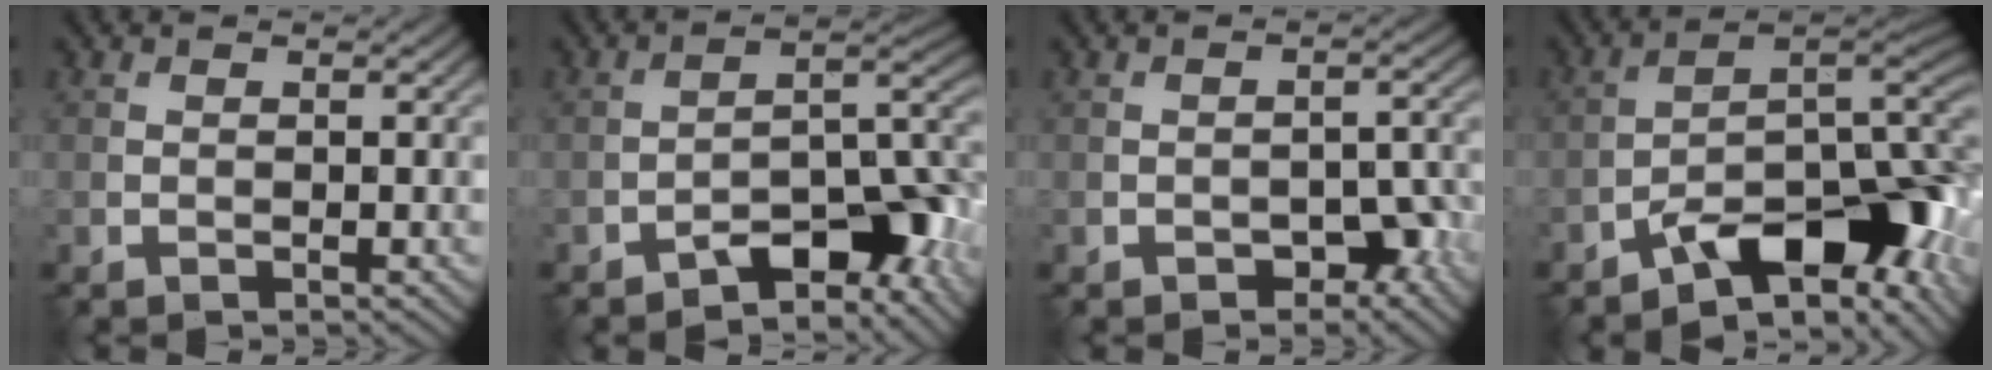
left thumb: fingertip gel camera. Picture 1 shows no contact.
{"total": 9.3, "force": [-6.2, 3.0, 6.2], "torque": [-0.081, 0.013, -0.111]}
{"total": 4.1, "force": [-2.3, 2.0, 2.7], "torque": [-0.030, 0.008, -0.029]}
{"total": 13.4, "force": [-7.7, 4.9, 9.8], "torque": [-0.144, -0.006, -0.133]}